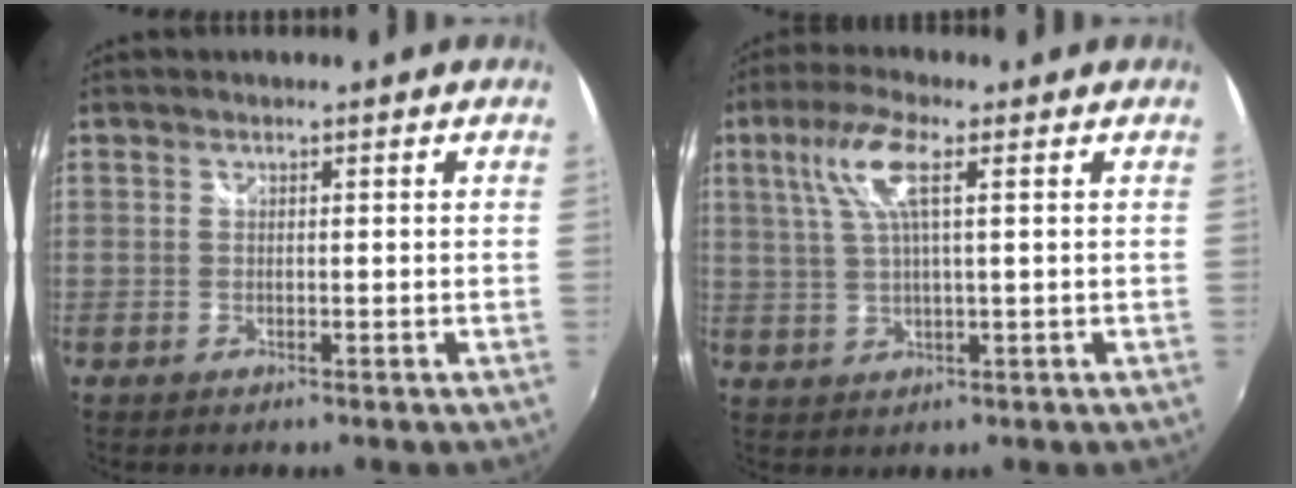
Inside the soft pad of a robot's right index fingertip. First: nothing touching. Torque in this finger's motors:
{"motor_torque": [0.43, -0.03, 0.48, 0.13]}